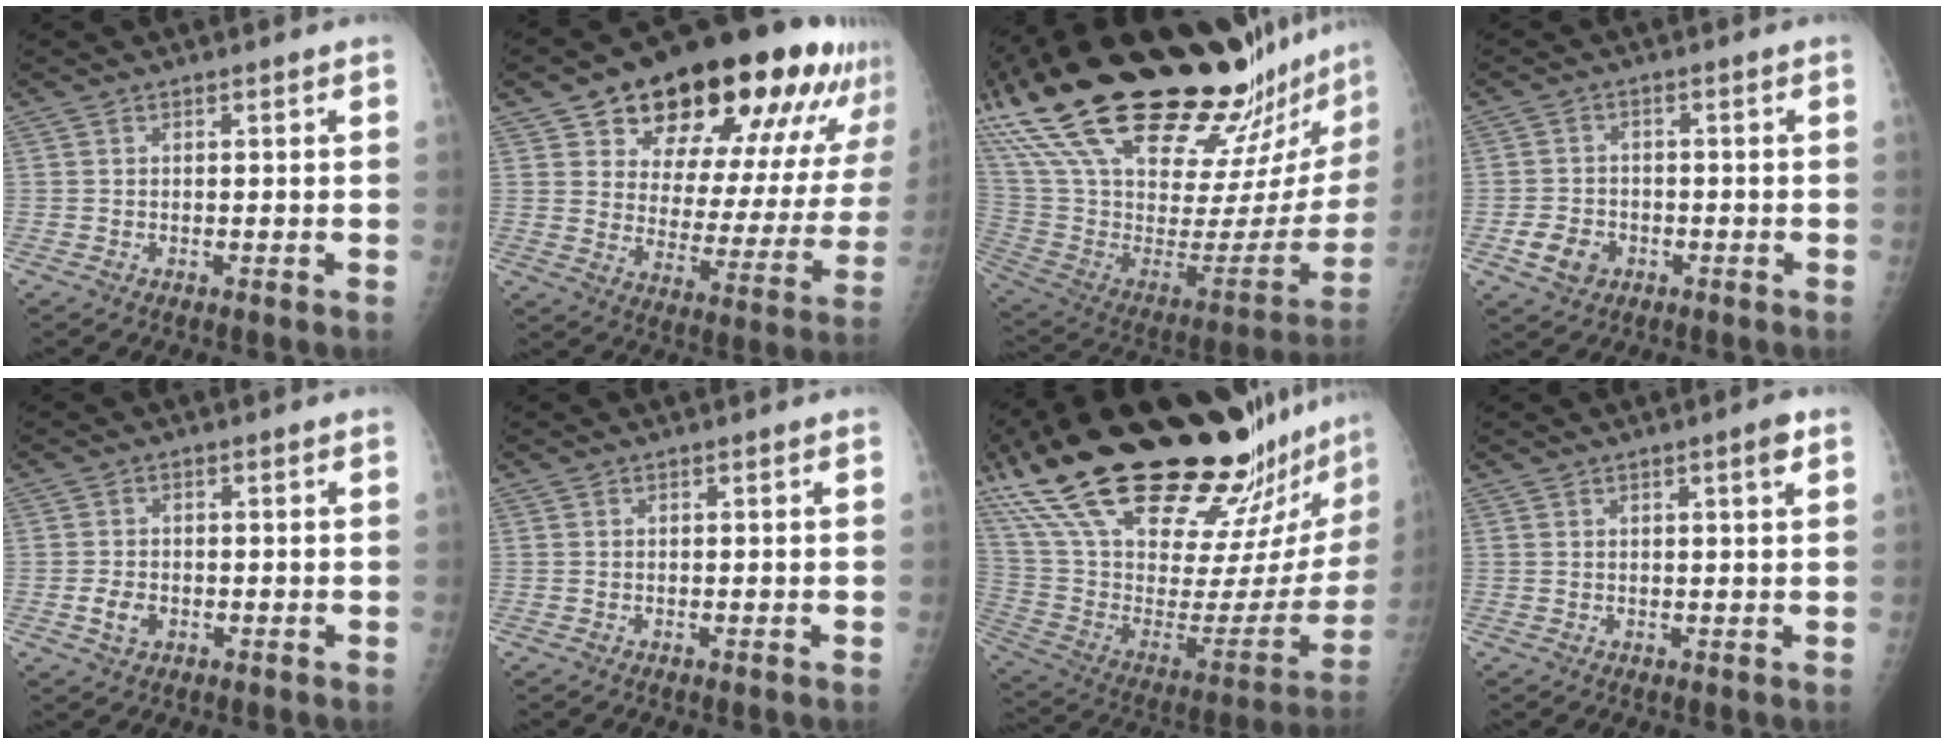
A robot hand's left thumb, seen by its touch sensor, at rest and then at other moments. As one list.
[{"total": 28.5, "force": [17.7, 12.7, 18.3], "torque": [-0.233, -0.043, 0.251]}, {"total": 43.6, "force": [32.3, 11.8, 26.8], "torque": [-0.436, -0.109, 0.523]}, {"total": 5.1, "force": [-1.9, 4.1, 2.4], "torque": [-0.031, 0.008, -0.029]}, {"total": 3.1, "force": [-0.8, 2.3, 1.9], "torque": [-0.030, 0.001, -0.012]}, {"total": 0.0}, {"total": 40.0, "force": [29.5, 10.0, 25.0], "torque": [-0.397, -0.103, 0.468]}, {"total": 2.6, "force": [1.3, 0.3, 2.2], "torque": [-0.030, -0.004, 0.018]}]